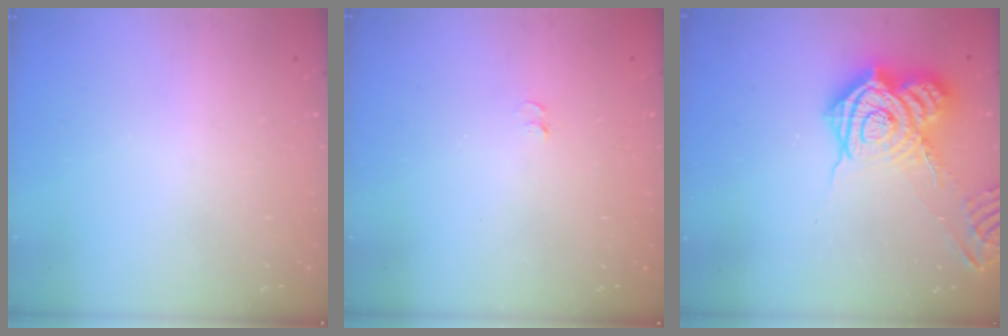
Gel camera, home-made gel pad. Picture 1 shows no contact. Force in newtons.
{"total": 3.3, "press": 3.2, "slide": 0.7}
{"total": 18.8, "press": 18.7, "slide": 1.5}